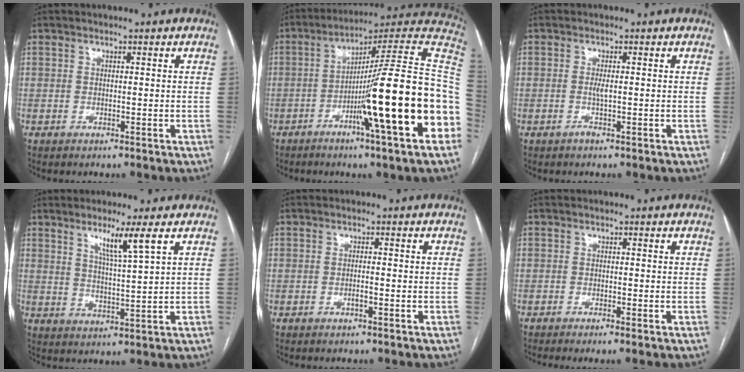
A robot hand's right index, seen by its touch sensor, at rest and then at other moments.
{"total": 24.6, "force": [-6.0, -0.8, 23.8], "torque": [-0.267, 0.002, -0.108]}
{"total": 1.2, "force": [-0.3, 0.1, 1.2], "torque": [-0.024, 0.000, -0.006]}
{"total": 5.9, "force": [3.4, -0.9, 4.7], "torque": [-0.086, -0.013, 0.063]}
{"total": 1.0, "force": [-0.5, 0.1, 0.9], "torque": [-0.018, 0.001, -0.009]}
{"total": 1.3, "force": [-0.9, -0.1, 1.0], "torque": [-0.020, -0.001, -0.017]}